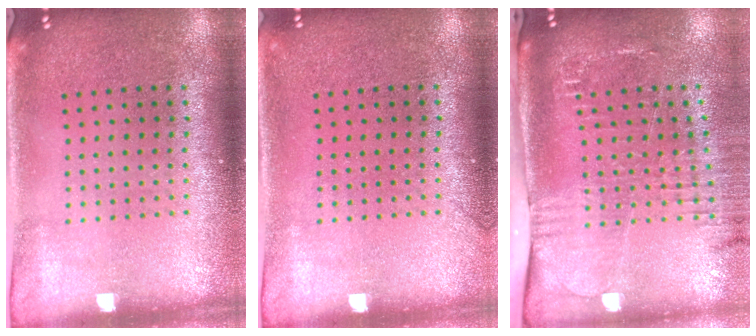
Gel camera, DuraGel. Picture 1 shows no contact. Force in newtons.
{"total": 0.5, "press": 0.5, "slide": 0.1}
{"total": 2.6, "press": 2.1, "slide": 1.6}